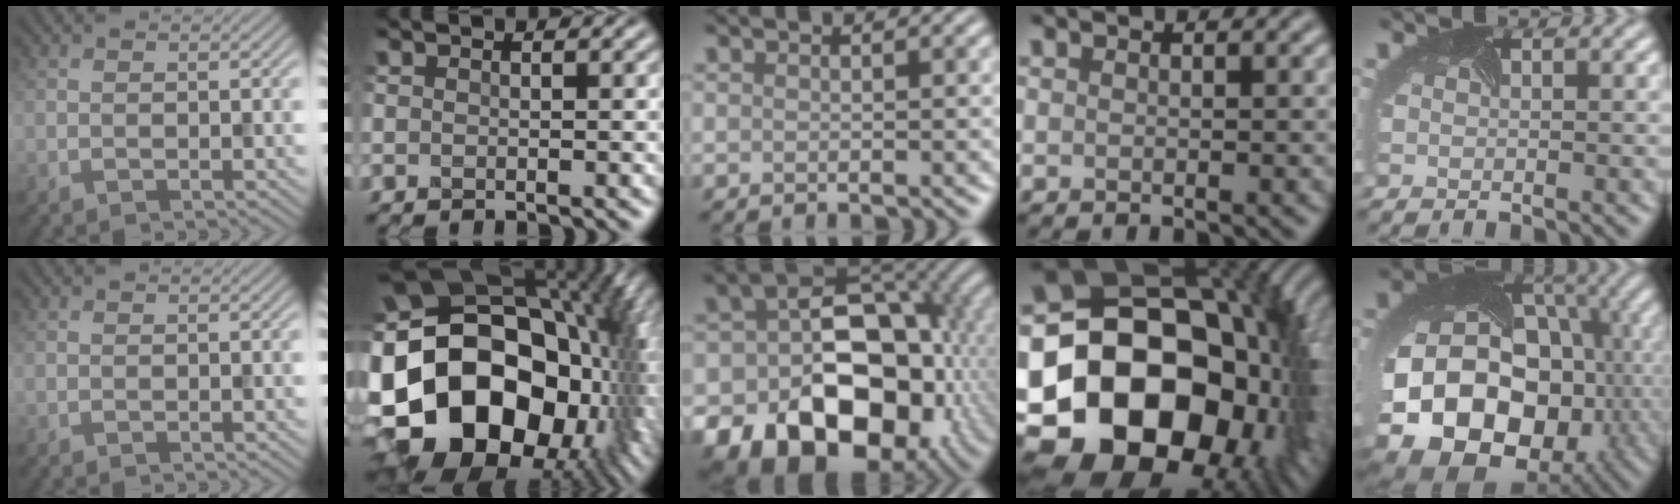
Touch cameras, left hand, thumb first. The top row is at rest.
{"index": {"total": 22.2, "force": [-1.7, 16.2, 15.1], "torque": [-0.284, -0.054, 0.001]}, "middle": {"total": 19.2, "force": [-6.7, 13.7, 11.7], "torque": [-0.149, -0.007, -0.113]}, "ring": {"total": 23.7, "force": [-5.3, 18.4, 14.1], "torque": [-0.219, -0.014, -0.121]}, "little": {"total": 21.4, "force": [-5.5, 16.8, 12.2], "torque": [-0.216, -0.045, -0.098]}}